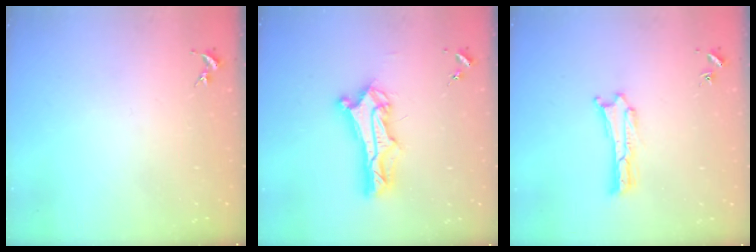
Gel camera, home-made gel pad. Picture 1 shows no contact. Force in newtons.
{"total": 8.8, "press": 8.7, "slide": 0.7}
{"total": 0.0}